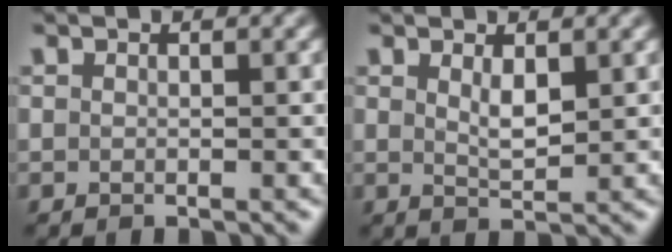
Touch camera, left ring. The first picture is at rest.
{"total": 1.6, "force": [0.5, 0.5, 1.4], "torque": [-0.026, -0.005, 0.014]}